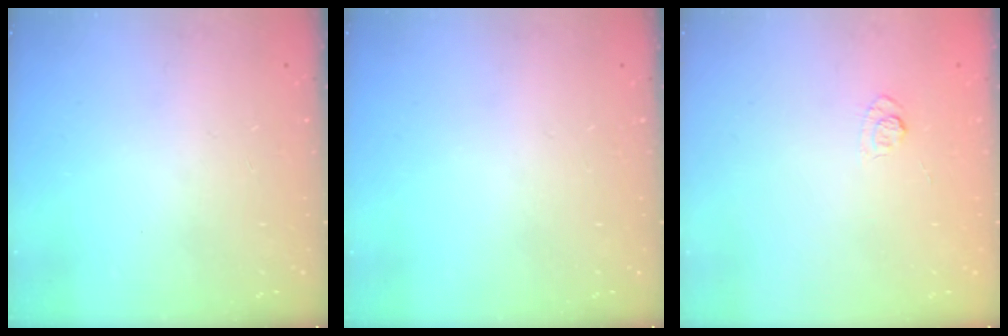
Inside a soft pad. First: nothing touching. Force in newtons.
{"total": 0.0}
{"total": 4.1, "press": 3.8, "slide": 1.7}